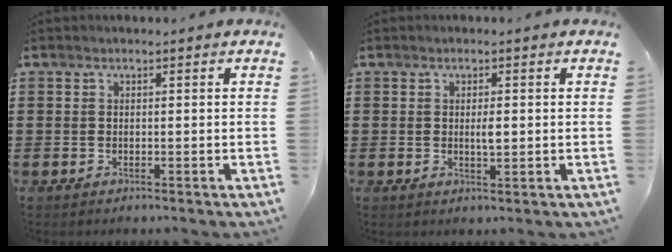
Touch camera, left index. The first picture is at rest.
{"total": 2.1, "force": [0.1, 0.6, 2.0], "torque": [-0.031, -0.004, -0.002]}